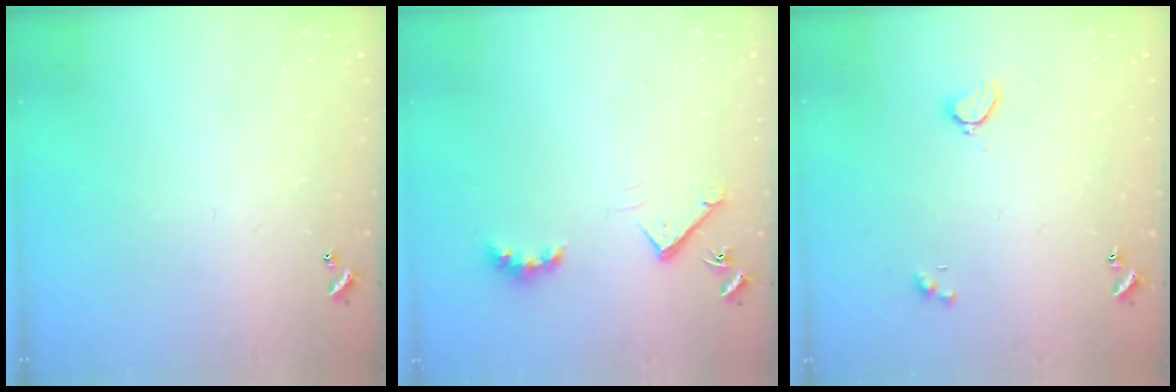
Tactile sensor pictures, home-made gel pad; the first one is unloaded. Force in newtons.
{"total": 4.9, "press": 4.9, "slide": 0.7}
{"total": 2.1, "press": 2.0, "slide": 0.5}